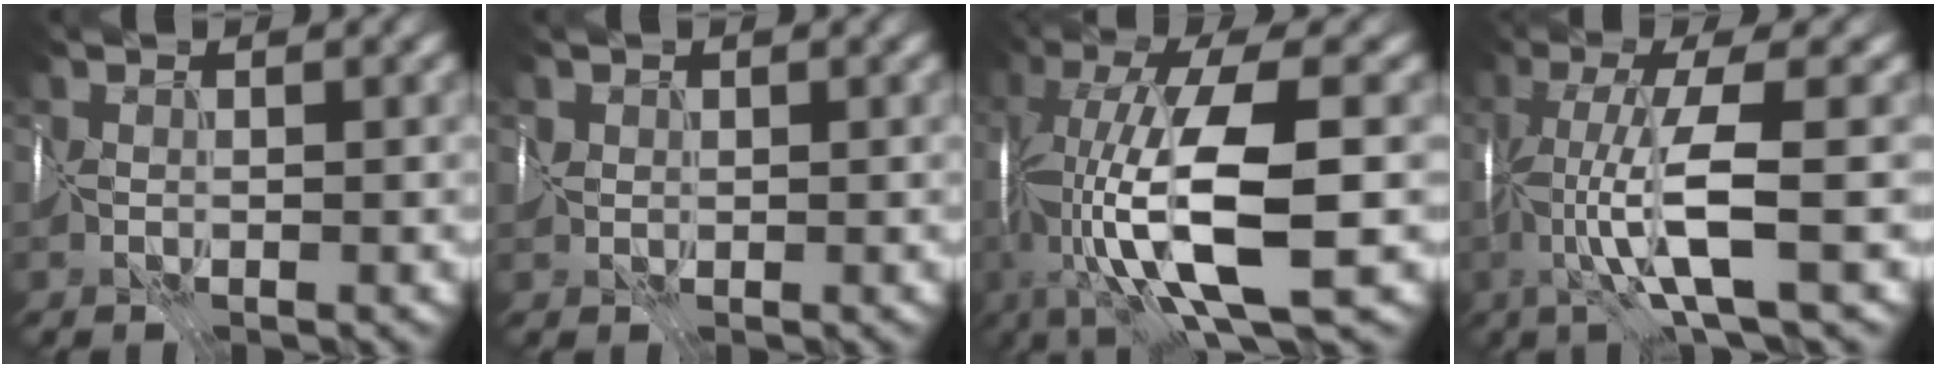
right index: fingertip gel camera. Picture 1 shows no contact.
{"total": 0.7, "force": [0.4, 0.4, -0.4], "torque": [0.014, -0.002, 0.007]}
{"total": 12.0, "force": [-2.7, 3.1, 11.3], "torque": [-0.200, -0.010, -0.048]}
{"total": 5.0, "force": [-1.6, -0.4, 4.7], "torque": [-0.084, -0.006, -0.031]}